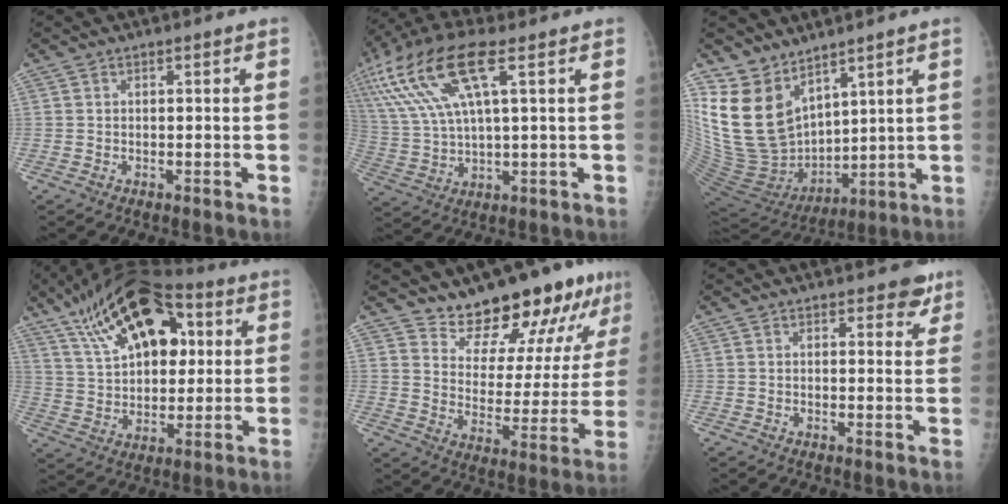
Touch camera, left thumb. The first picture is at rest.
{"total": 18.4, "force": [7.7, 5.9, 15.6], "torque": [-0.354, 0.011, 0.152]}
{"total": 17.6, "force": [10.6, 10.7, 9.2], "torque": [-0.157, -0.062, 0.232]}
{"total": 20.9, "force": [7.8, 11.7, 15.4], "torque": [-0.227, 0.003, 0.132]}
{"total": 16.1, "force": [13.2, 5.3, 7.5], "torque": [-0.062, -0.101, 0.199]}
{"total": 3.3, "force": [2.3, 1.7, 1.5], "torque": [0.010, -0.011, 0.025]}